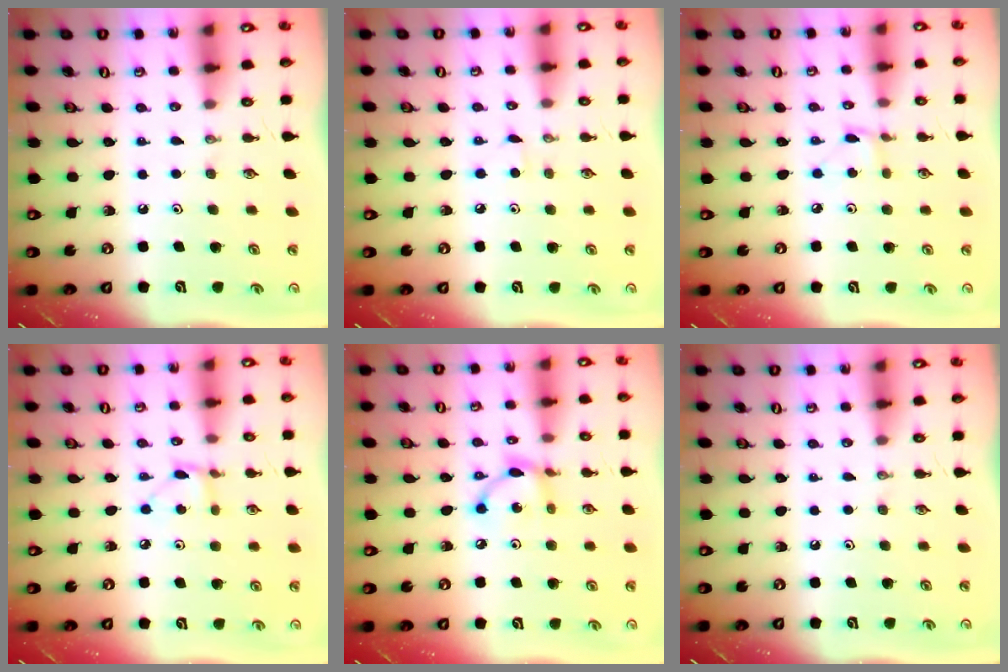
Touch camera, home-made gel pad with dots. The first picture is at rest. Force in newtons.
{"total": 3.4, "press": 3.4, "slide": 0.4}
{"total": 2.0, "press": 2.0, "slide": 0.1}
{"total": 3.9, "press": 3.8, "slide": 0.4}
{"total": 7.6, "press": 7.6, "slide": 0.4}
{"total": 0.0}